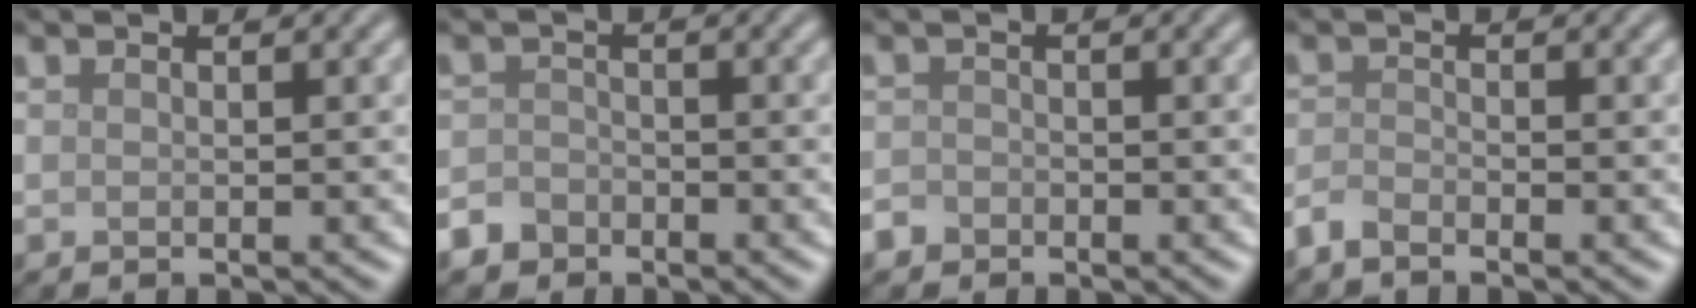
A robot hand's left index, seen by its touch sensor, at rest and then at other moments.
{"total": 2.3, "force": [-1.7, 1.5, 0.4], "torque": [-0.002, 0.002, -0.040]}
{"total": 1.4, "force": [-1.0, 1.0, 0.1], "torque": [0.004, 0.002, -0.023]}
{"total": 1.7, "force": [-1.5, 0.5, 0.6], "torque": [-0.014, 0.000, -0.038]}